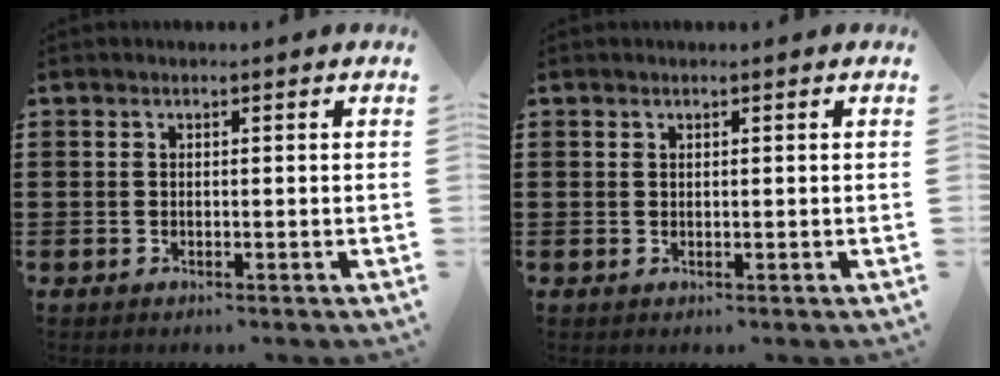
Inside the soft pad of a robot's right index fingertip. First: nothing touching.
{"total": 0.0}